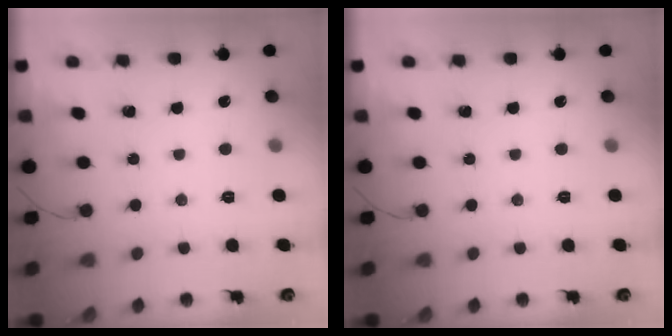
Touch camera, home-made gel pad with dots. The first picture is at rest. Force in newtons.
{"total": 0.0}